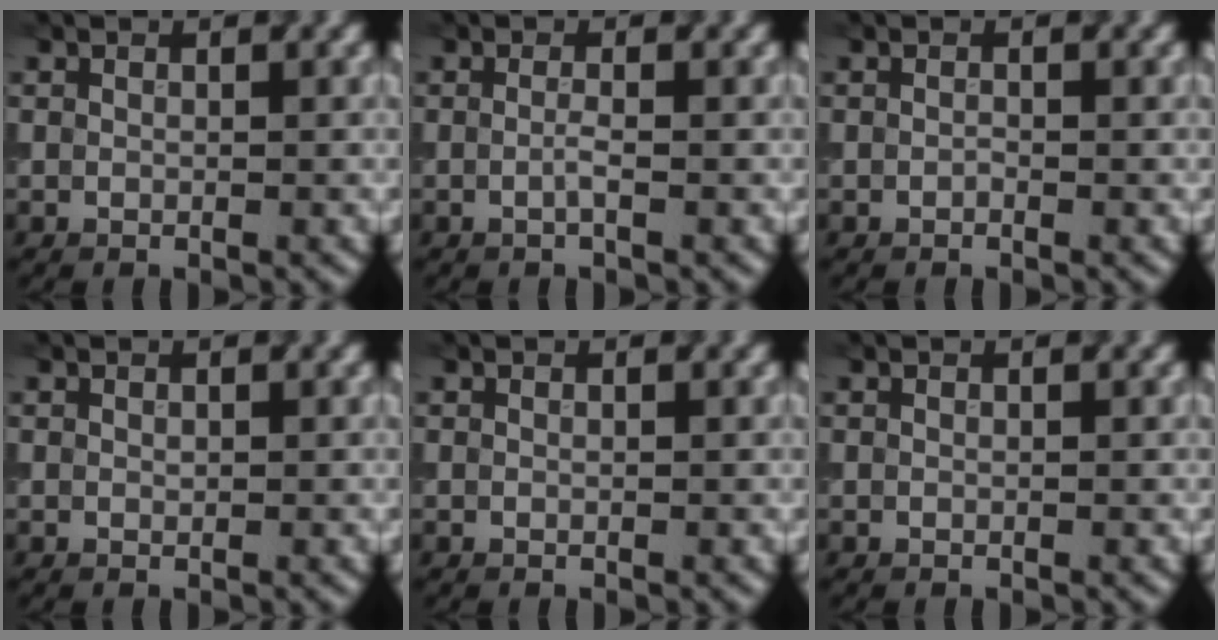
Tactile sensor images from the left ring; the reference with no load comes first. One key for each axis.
{"total": 0.9, "fx": -0.2, "fy": 0.1, "fz": 0.8, "tx": -0.018, "ty": -0.005, "tz": -0.006}
{"total": 0.0}
{"total": 0.0}
{"total": 0.0}
{"total": 0.0}